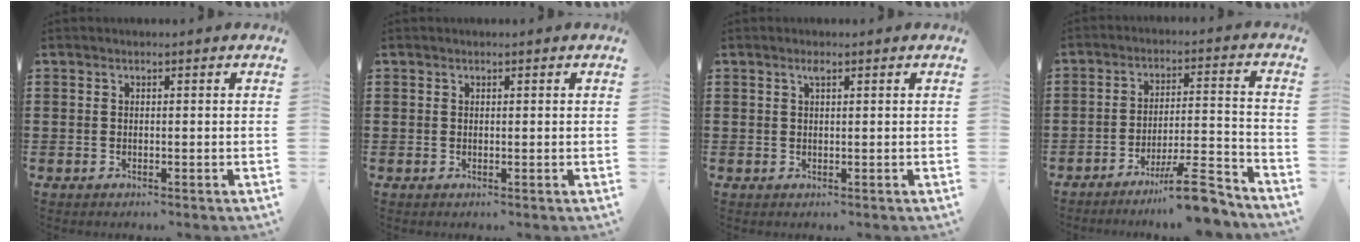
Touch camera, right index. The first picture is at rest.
{"total": 0.0}
{"total": 1.0, "force": [0.5, 0.2, 0.8], "torque": [-0.018, 0.002, 0.010]}
{"total": 10.1, "force": [-8.0, 0.9, 6.1], "torque": [-0.085, 0.023, -0.145]}